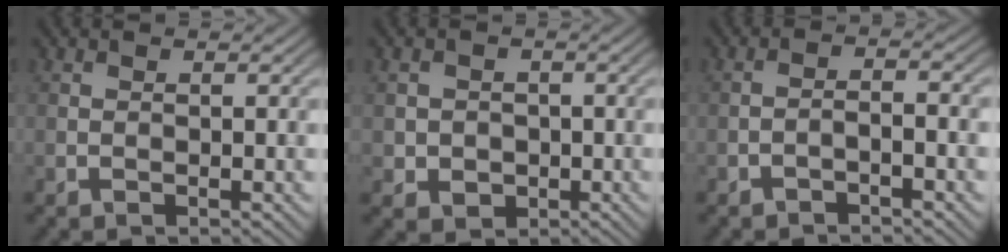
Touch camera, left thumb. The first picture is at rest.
{"total": 3.4, "force": [-0.5, 3.3, 1.0], "torque": [-0.021, -0.009, -0.015]}
{"total": 2.1, "force": [-1.5, 0.3, 1.4], "torque": [-0.025, 0.008, -0.032]}